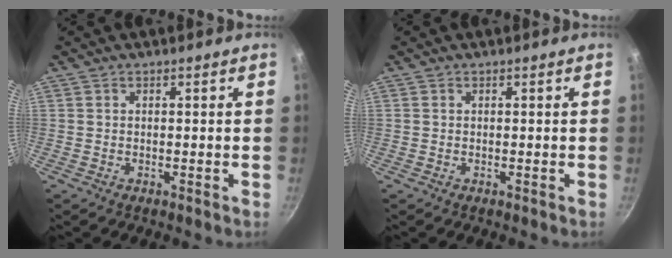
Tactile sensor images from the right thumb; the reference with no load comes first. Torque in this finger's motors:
{"motor_torque": [0.07, 0.14, -0.11, 0.06, 0.01]}